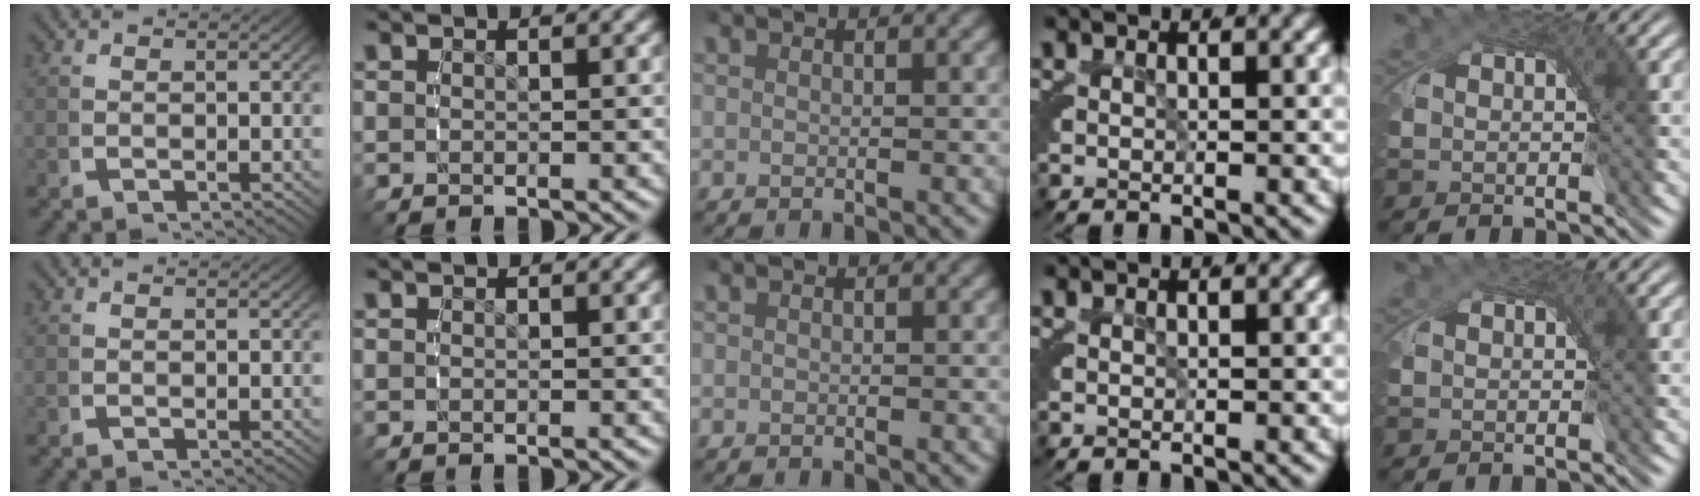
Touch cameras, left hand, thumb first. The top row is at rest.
{}